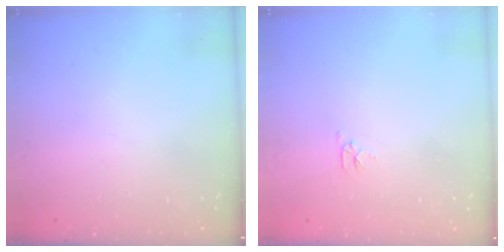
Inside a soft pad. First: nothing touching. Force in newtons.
{"total": 2.8, "press": 2.7, "slide": 0.4}